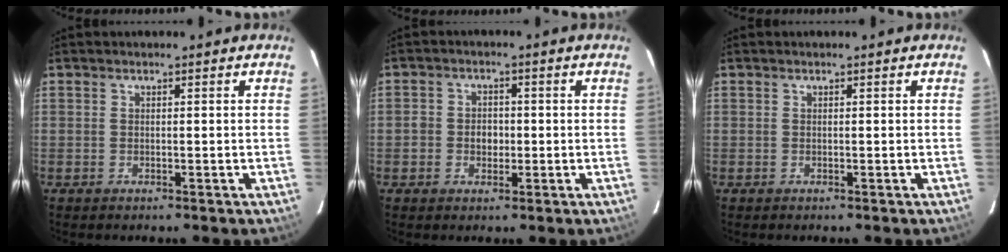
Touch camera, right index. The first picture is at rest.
{"total": 3.7, "force": [-0.9, 3.2, 1.5], "torque": [-0.030, 0.010, -0.015]}
{"total": 0.0}